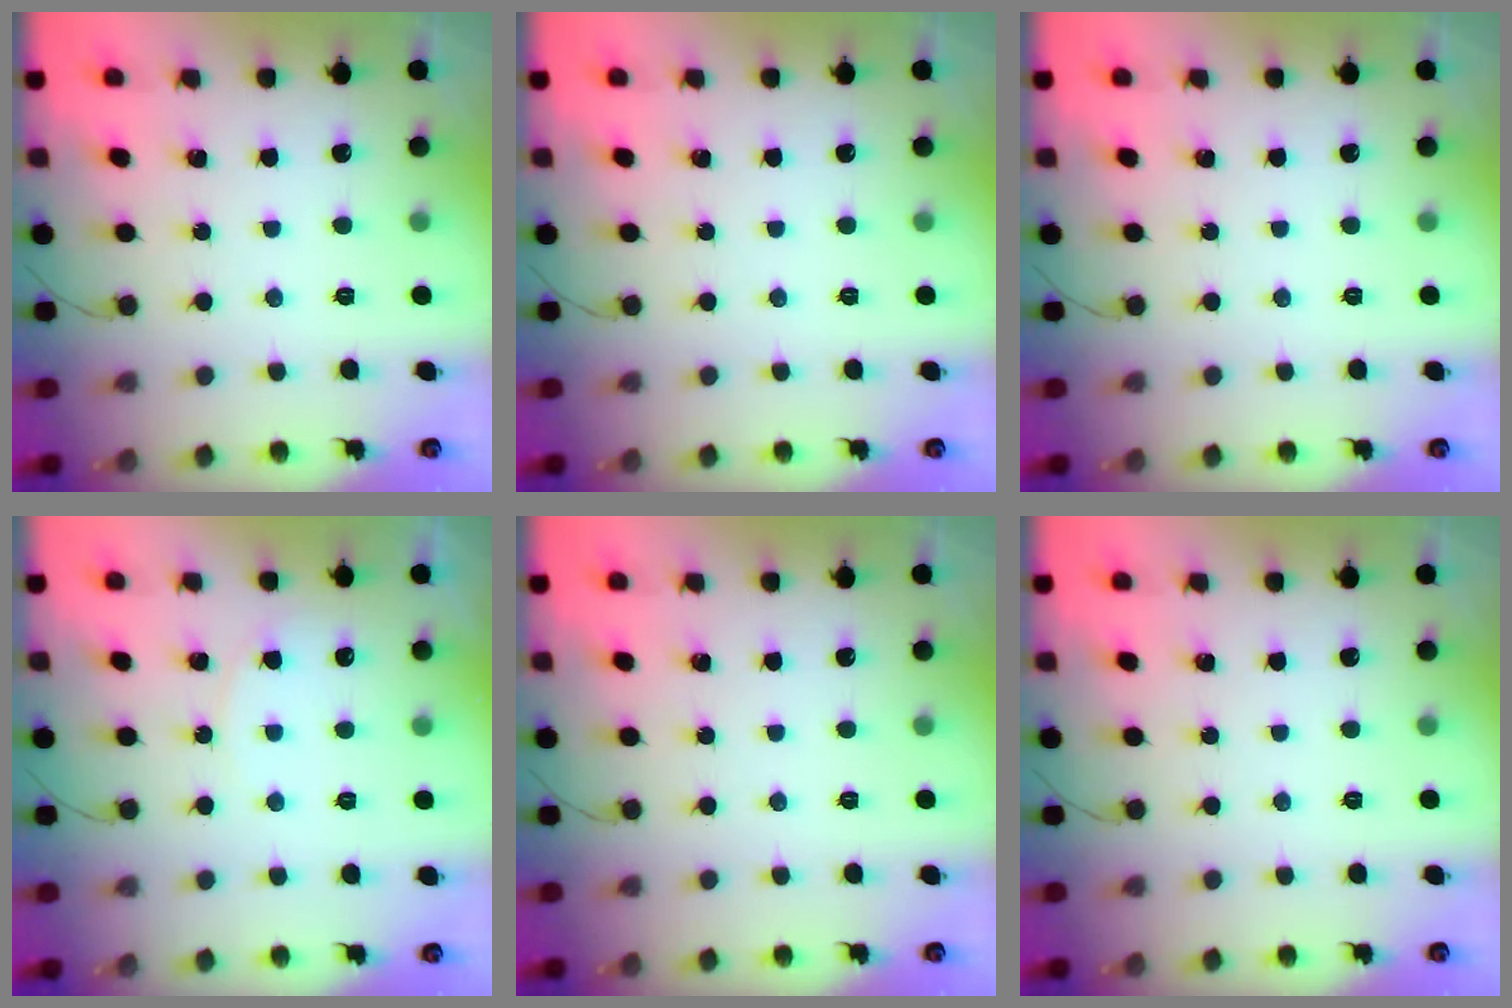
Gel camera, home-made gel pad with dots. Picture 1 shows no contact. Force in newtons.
{"total": 0.0}
{"total": 0.0}
{"total": 2.8, "press": 2.8, "slide": 0.4}
{"total": 0.0}
{"total": 0.0}